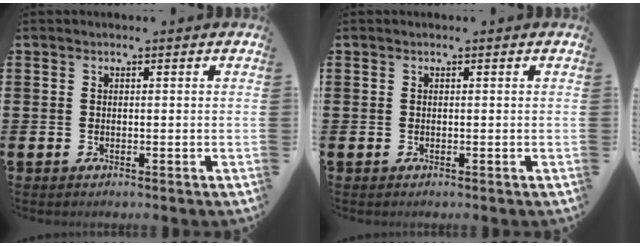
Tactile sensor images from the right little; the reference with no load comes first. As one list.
[{"total": 0.0}]